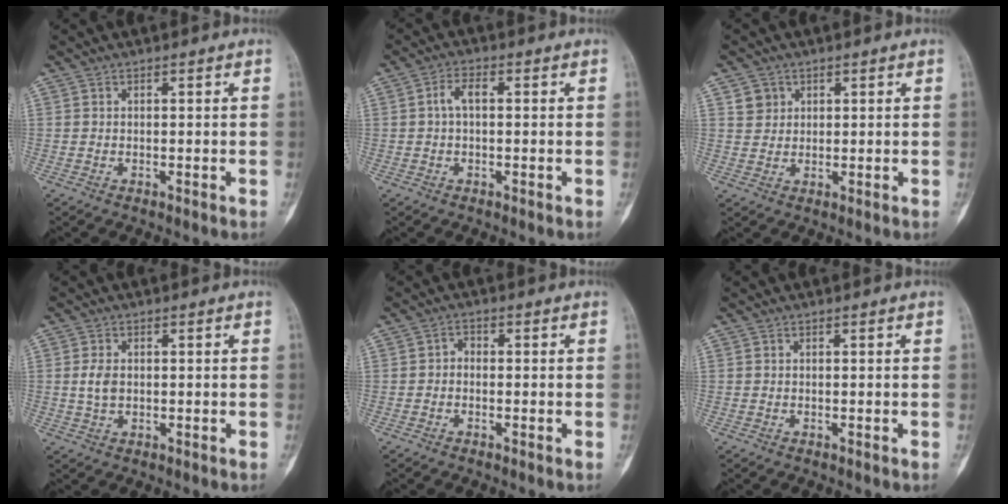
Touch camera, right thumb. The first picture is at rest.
{"total": 3.2, "force": [0.2, 1.7, 2.7], "torque": [-0.051, 0.013, 0.000]}
{"total": 3.0, "force": [1.4, 2.7, 0.5], "torque": [0.009, -0.006, 0.023]}
{"total": 3.2, "force": [0.2, 2.1, 2.4], "torque": [-0.047, 0.001, 0.005]}
{"total": 1.6, "force": [-0.4, 1.2, 0.9], "torque": [-0.008, 0.007, -0.014]}
{"total": 0.0}